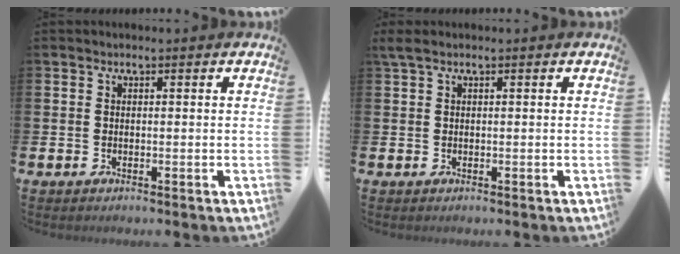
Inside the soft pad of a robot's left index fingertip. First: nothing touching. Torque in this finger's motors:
{"motor_torque": [0.51, -0.53, 0.34, 0.13]}